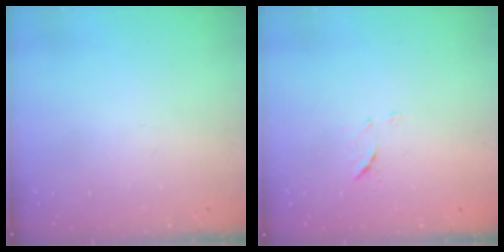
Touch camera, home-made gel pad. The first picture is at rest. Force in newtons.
{"total": 6.7, "press": 6.6, "slide": 1.1}